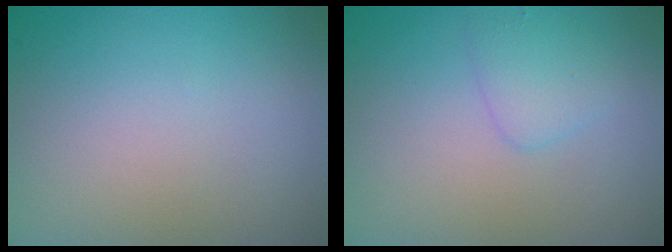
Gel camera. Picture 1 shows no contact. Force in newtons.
{"total": 1.7, "press": 1.7, "slide": 0.2}